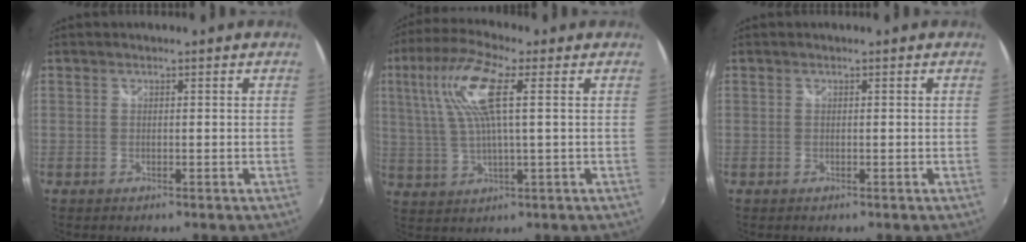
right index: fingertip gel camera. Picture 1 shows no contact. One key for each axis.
{"total": 11.7, "fx": 3.7, "fy": 2.3, "fz": 10.9, "tx": -0.213, "ty": 0.014, "tz": 0.072}
{"total": 0.0}